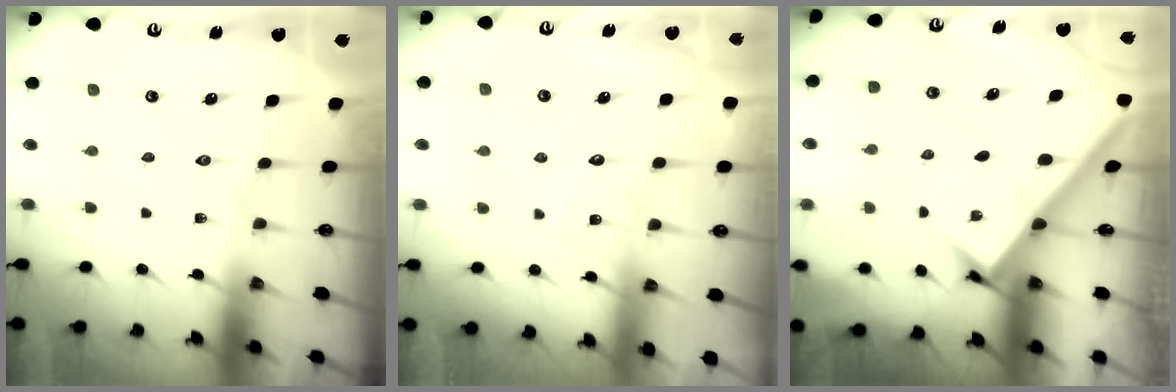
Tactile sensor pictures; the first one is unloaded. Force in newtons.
{"total": 5.4, "press": 5.4, "slide": 0.6}
{"total": 2.7, "press": 2.7, "slide": 0.3}